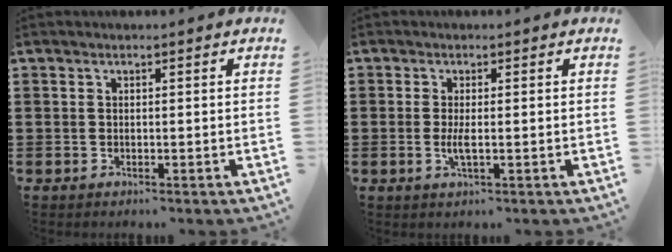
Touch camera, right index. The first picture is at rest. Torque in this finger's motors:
{"motor_torque": [2.14, 0.00, 0.28, 0.05]}